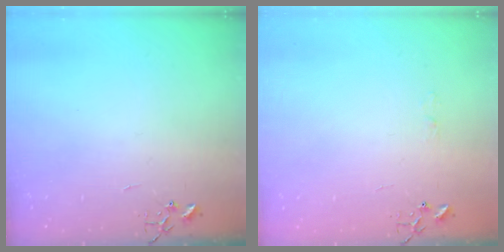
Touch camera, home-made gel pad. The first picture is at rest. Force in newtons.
{"total": 3.6, "press": 3.6, "slide": 0.4}